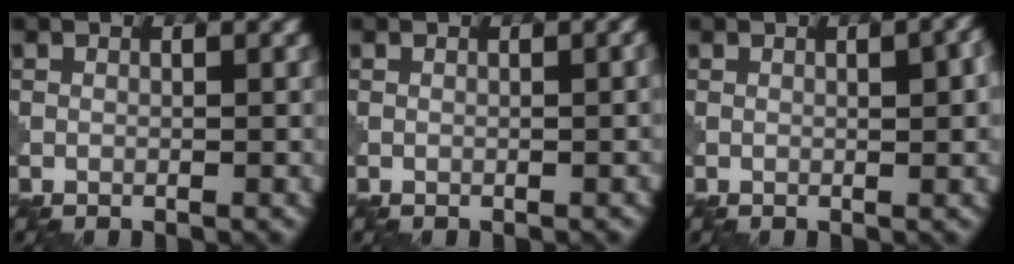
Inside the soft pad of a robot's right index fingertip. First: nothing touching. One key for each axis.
{"total": 0.9, "fx": 0.0, "fy": 0.3, "fz": 0.9, "tx": -0.007, "ty": 0.004, "tz": -0.001}
{"total": 2.7, "fx": 0.4, "fy": 0.6, "fz": 2.6, "tx": -0.034, "ty": 0.006, "tz": 0.004}